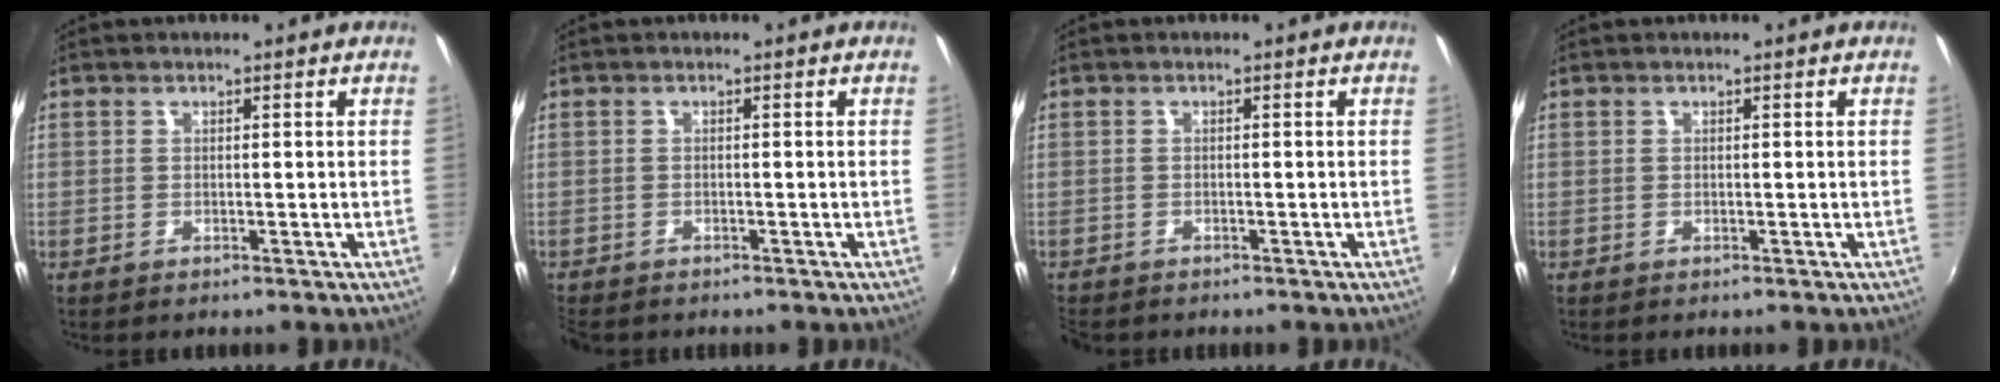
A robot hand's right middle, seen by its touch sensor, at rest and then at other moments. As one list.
[{"total": 2.5, "force": [-2.2, 1.0, 0.7], "torque": [-0.023, -0.012, -0.039]}, {"total": 2.0, "force": [-1.8, 0.9, 0.4], "torque": [-0.017, -0.009, -0.033]}, {"total": 0.0}]